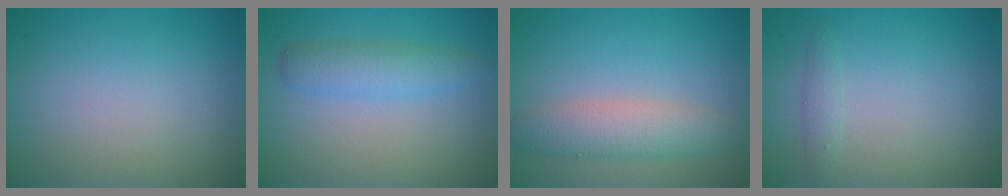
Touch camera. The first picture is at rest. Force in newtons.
{"total": 2.9, "press": 2.9, "slide": 0.1}
{"total": 4.0, "press": 4.0, "slide": 0.2}
{"total": 1.1, "press": 1.1, "slide": 0.0}